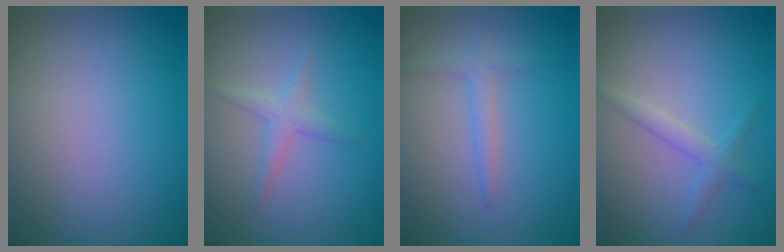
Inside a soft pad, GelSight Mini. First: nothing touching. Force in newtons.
{"total": 1.6, "press": 1.6, "slide": 0.1}
{"total": 1.5, "press": 1.5, "slide": 0.1}
{"total": 1.7, "press": 1.7, "slide": 0.1}